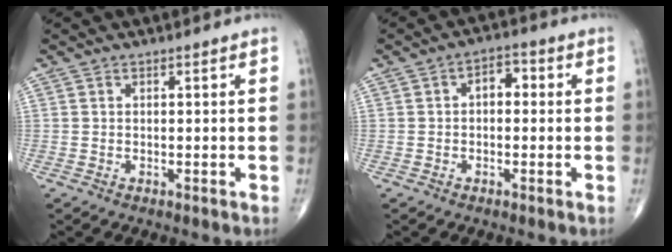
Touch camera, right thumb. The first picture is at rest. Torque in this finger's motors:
{"motor_torque": [1.33, 2.38, 0.59, 0.18, 0.00]}